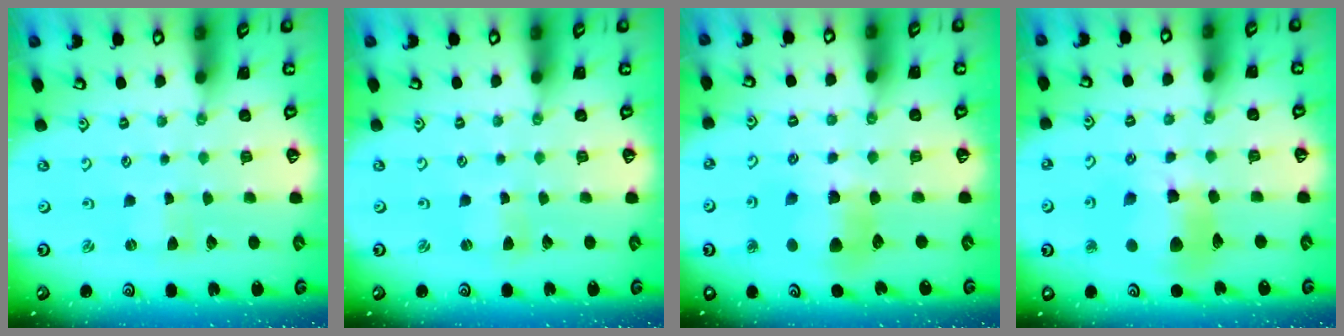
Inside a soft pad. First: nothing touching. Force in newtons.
{"total": 0.9, "press": 0.9, "slide": 0.2}
{"total": 9.5, "press": 9.4, "slide": 1.4}
{"total": 13.9, "press": 13.8, "slide": 1.6}